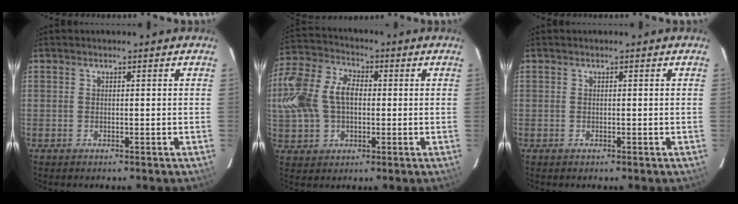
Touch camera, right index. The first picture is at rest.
{"total": 17.9, "force": [0.4, 12.9, 12.4], "torque": [-0.303, 0.035, 0.008]}
{"total": 0.0}